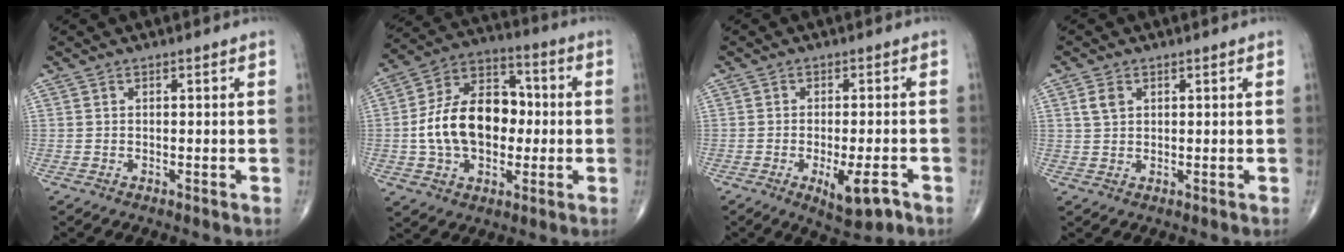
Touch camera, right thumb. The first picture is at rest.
{"total": 17.6, "force": [-0.8, 11.8, 13.1], "torque": [-0.203, 0.034, -0.016]}
{"total": 7.0, "force": [-3.1, 2.2, 5.9], "torque": [-0.087, 0.000, -0.041]}
{"total": 2.7, "force": [1.1, 1.8, 1.6], "torque": [-0.029, 0.001, 0.023]}